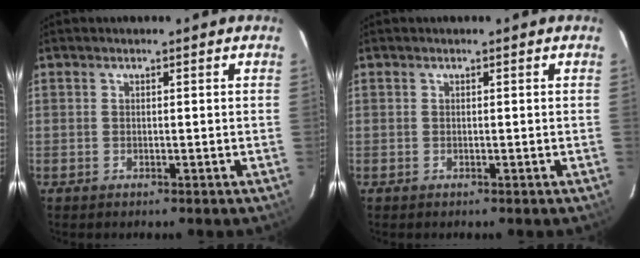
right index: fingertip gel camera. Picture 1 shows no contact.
{"total": 0.0}